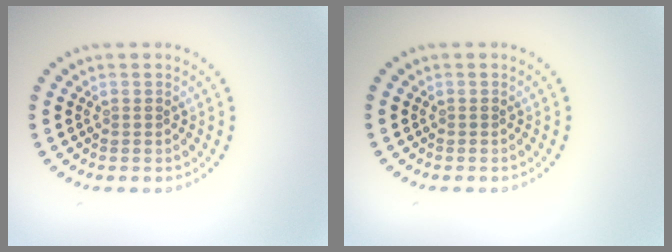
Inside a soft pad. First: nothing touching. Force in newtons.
{"total": 0.0}